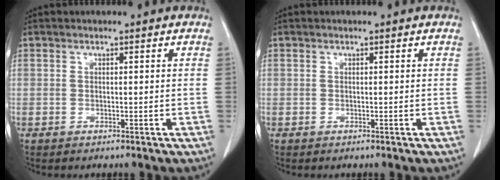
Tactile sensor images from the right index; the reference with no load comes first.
{"total": 0.0}